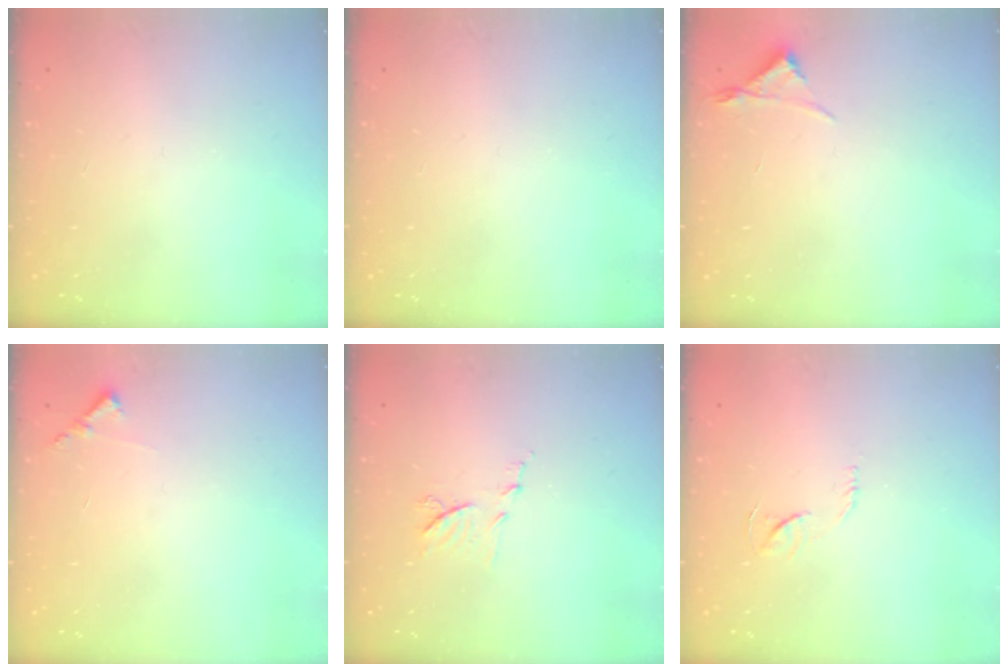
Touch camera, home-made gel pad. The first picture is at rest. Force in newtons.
{"total": 0.0}
{"total": 3.0, "press": 2.9, "slide": 0.5}
{"total": 5.8, "press": 5.8, "slide": 0.4}
{"total": 6.9, "press": 6.9, "slide": 0.5}
{"total": 6.1, "press": 6.1, "slide": 0.3}